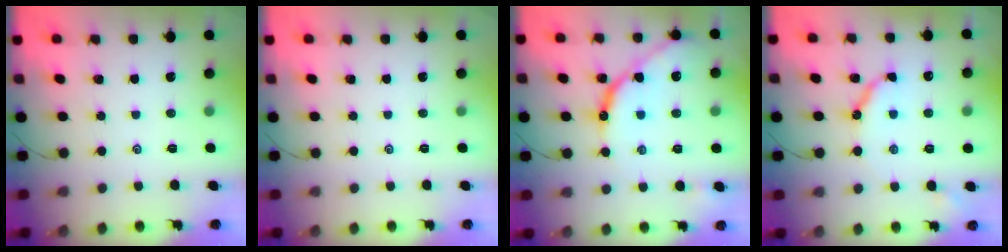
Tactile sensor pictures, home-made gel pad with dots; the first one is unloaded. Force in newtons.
{"total": 0.0}
{"total": 12.1, "press": 12.1, "slide": 1.1}
{"total": 8.3, "press": 8.2, "slide": 0.8}